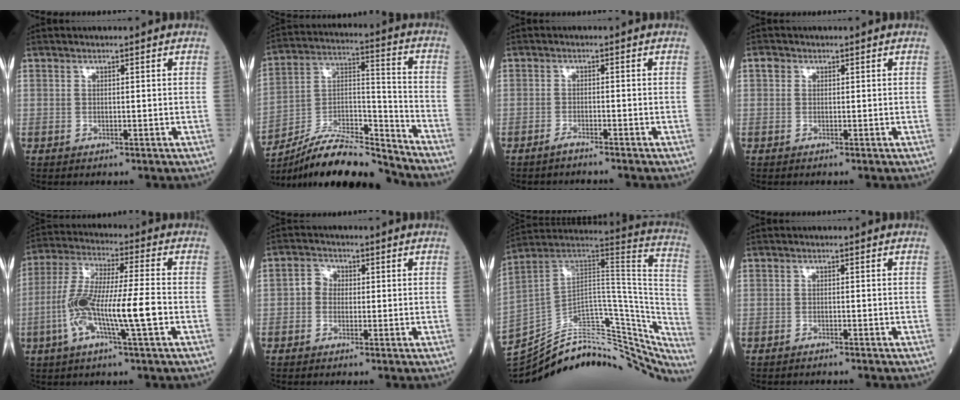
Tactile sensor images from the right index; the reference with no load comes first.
{"total": 16.1, "force": [-14.7, 2.0, 6.2], "torque": [-0.101, 0.035, -0.260]}
{"total": 1.7, "force": [-1.6, -0.2, 0.4], "torque": [-0.010, -0.001, -0.026]}
{"total": 0.7, "force": [0.0, 0.7, 0.3], "torque": [-0.002, 0.002, -0.005]}
{"total": 12.6, "force": [-3.5, 0.7, 12.1], "torque": [-0.244, 0.006, -0.070]}
{"total": 2.3, "force": [-0.4, 2.0, 1.1], "torque": [-0.014, 0.007, -0.014]}
{"total": 34.1, "force": [-28.0, 11.5, 15.5], "torque": [-0.192, 0.032, -0.378]}
{"total": 1.3, "force": [-1.3, -0.1, 0.4], "torque": [-0.005, 0.000, -0.016]}